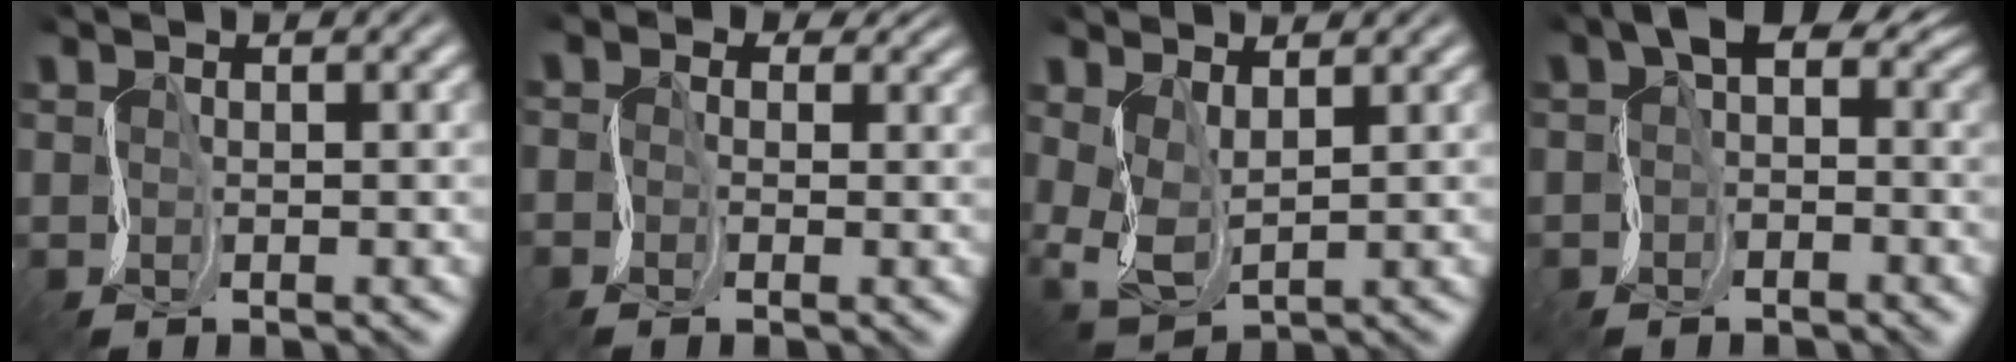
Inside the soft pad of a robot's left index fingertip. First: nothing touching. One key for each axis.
{"total": 1.7, "fx": -0.5, "fy": 1.6, "fz": 0.2, "tx": -0.002, "ty": 0.009, "tz": -0.025}
{"total": 2.5, "fx": 0.5, "fy": 1.4, "fz": 2.0, "tx": -0.073, "ty": -0.006, "tz": 0.018}
{"total": 2.4, "fx": 0.0, "fy": 1.8, "fz": 1.6, "tx": -0.022, "ty": 0.011, "tz": -0.006}